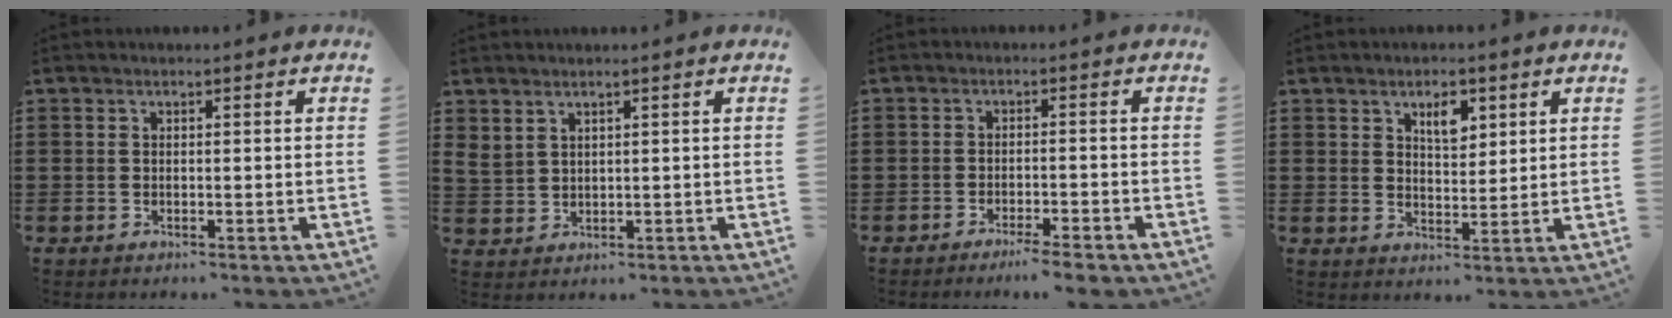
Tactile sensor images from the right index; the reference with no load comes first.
{"total": 2.1, "force": [1.6, 1.1, 0.7], "torque": [-0.020, 0.005, 0.032]}
{"total": 2.9, "force": [-2.6, -0.2, 1.4], "torque": [-0.024, 0.000, -0.049]}
{"total": 4.1, "force": [2.4, 2.1, 2.6], "torque": [-0.034, -0.002, 0.037]}